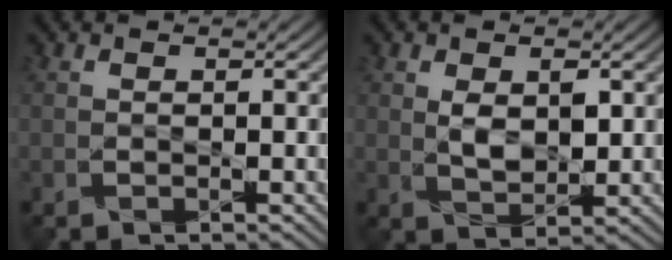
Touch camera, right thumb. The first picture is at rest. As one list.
[{"total": 3.9, "force": [0.8, 2.2, 3.1], "torque": [-0.065, -0.006, 0.018]}]